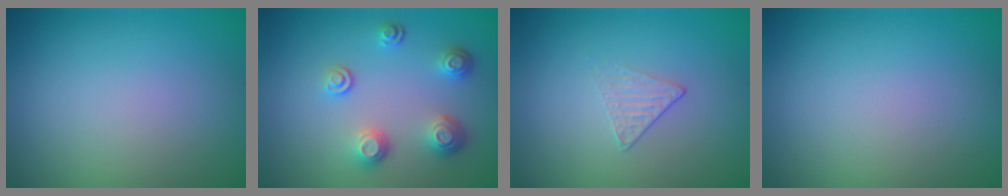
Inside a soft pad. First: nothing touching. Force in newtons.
{"total": 3.3, "press": 2.6, "slide": 2.0}
{"total": 1.1, "press": 0.5, "slide": 1.0}
{"total": 0.0}